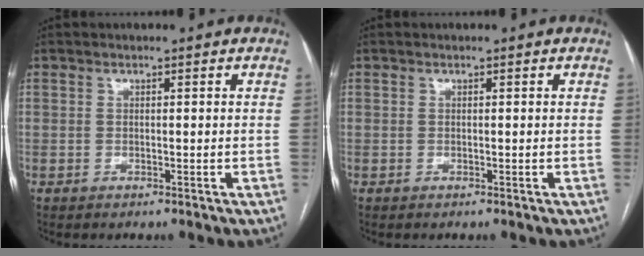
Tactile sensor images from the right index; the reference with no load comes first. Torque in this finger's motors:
{"motor_torque": [0.00, 0.00, 0.00, 0.00]}